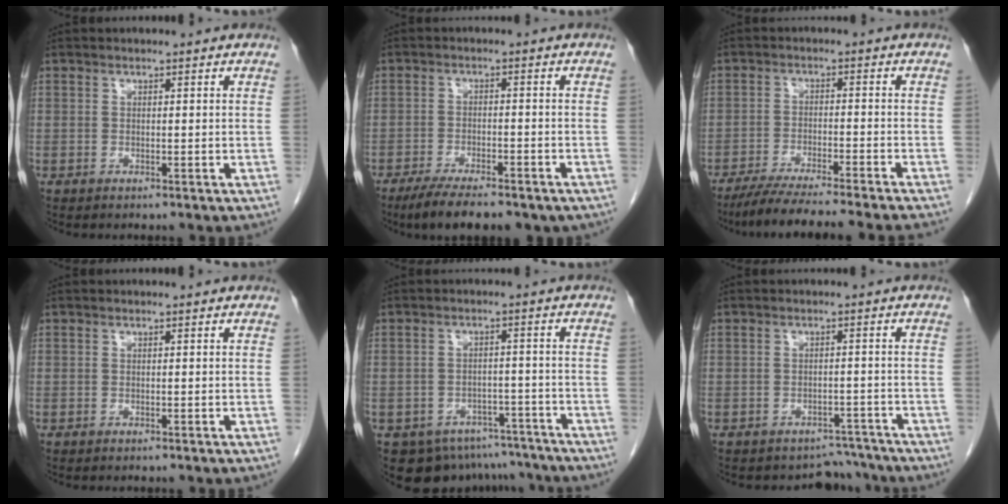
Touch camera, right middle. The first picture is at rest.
{"total": 10.3, "force": [-7.9, 2.8, 6.1], "torque": [-0.086, -0.012, -0.112]}
{"total": 13.5, "force": [-11.8, -1.3, 6.5], "torque": [-0.075, -0.029, -0.183]}
{"total": 0.0}
{"total": 11.1, "force": [-8.8, 6.4, 2.0], "torque": [-0.020, 0.015, -0.102]}
{"total": 4.4, "force": [-3.9, 1.7, -0.8], "torque": [0.017, 0.015, -0.051]}